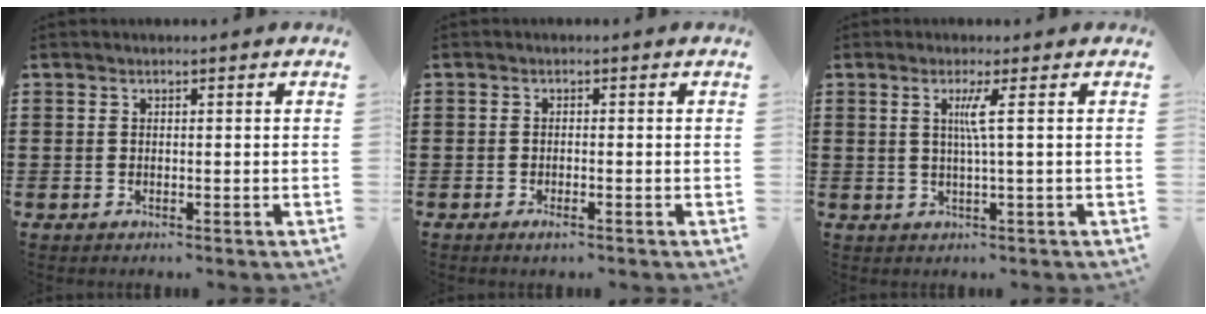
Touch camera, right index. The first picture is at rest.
{"total": 1.1, "force": [-0.7, 0.1, 0.8], "torque": [-0.014, -0.006, -0.012]}
{"total": 3.1, "force": [0.6, -0.7, 2.9], "torque": [-0.058, -0.006, 0.005]}